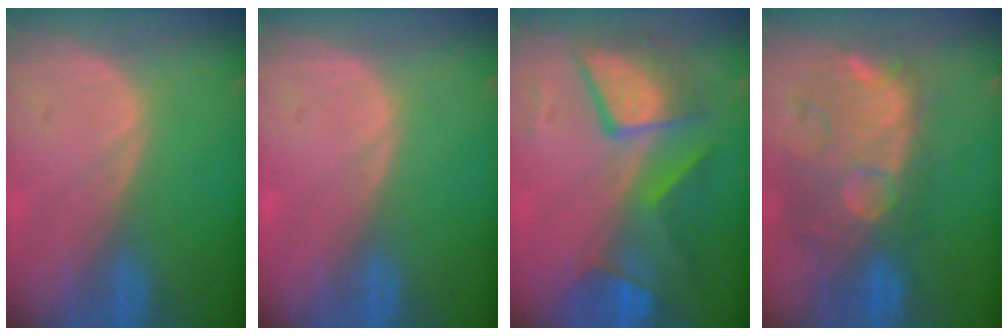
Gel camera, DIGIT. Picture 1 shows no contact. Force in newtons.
{"total": 0.0}
{"total": 9.2, "press": 9.2, "slide": 0.6}
{"total": 11.7, "press": 10.7, "slide": 4.8}